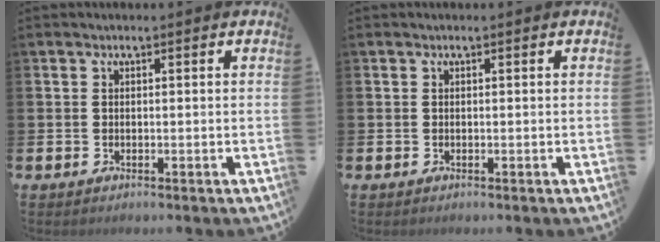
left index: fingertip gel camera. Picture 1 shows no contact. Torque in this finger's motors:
{"motor_torque": [0.00, 0.00, 0.00, 0.00]}